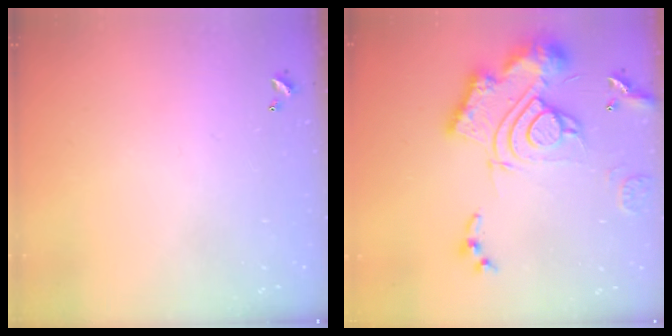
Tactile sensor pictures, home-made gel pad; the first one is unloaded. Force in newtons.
{"total": 23.3, "press": 23.1, "slide": 2.3}